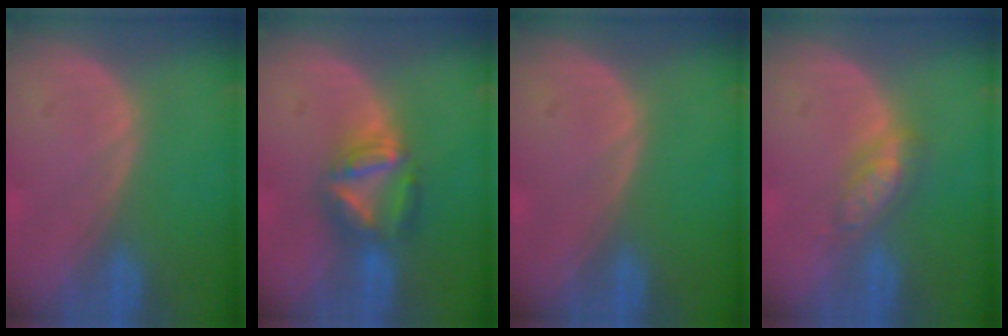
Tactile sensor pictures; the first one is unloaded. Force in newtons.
{"total": 6.6, "press": 6.2, "slide": 2.5}
{"total": 0.0}
{"total": 4.6, "press": 4.2, "slide": 1.9}